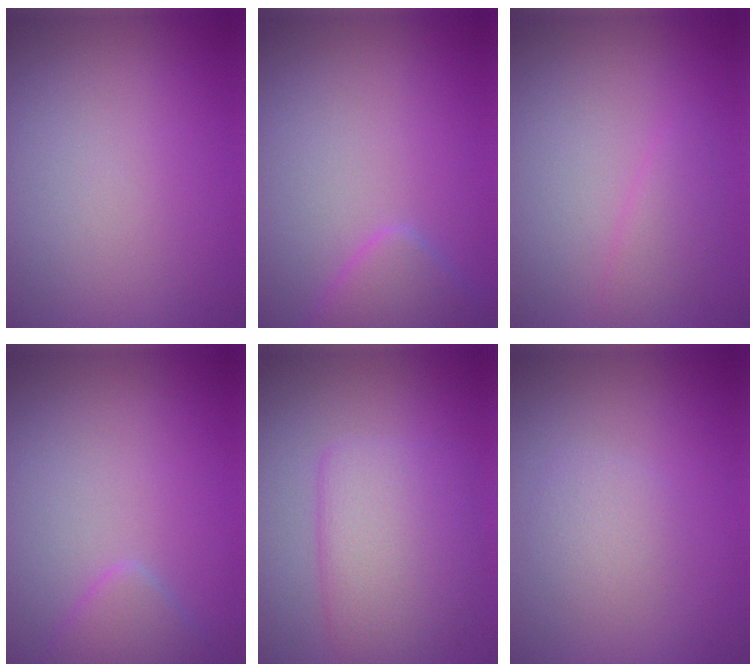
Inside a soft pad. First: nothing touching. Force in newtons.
{"total": 2.3, "press": 2.3, "slide": 0.1}
{"total": 1.5, "press": 1.5, "slide": 0.1}
{"total": 1.9, "press": 1.9, "slide": 0.1}
{"total": 4.9, "press": 4.9, "slide": 0.2}
{"total": 1.5, "press": 1.5, "slide": 0.0}